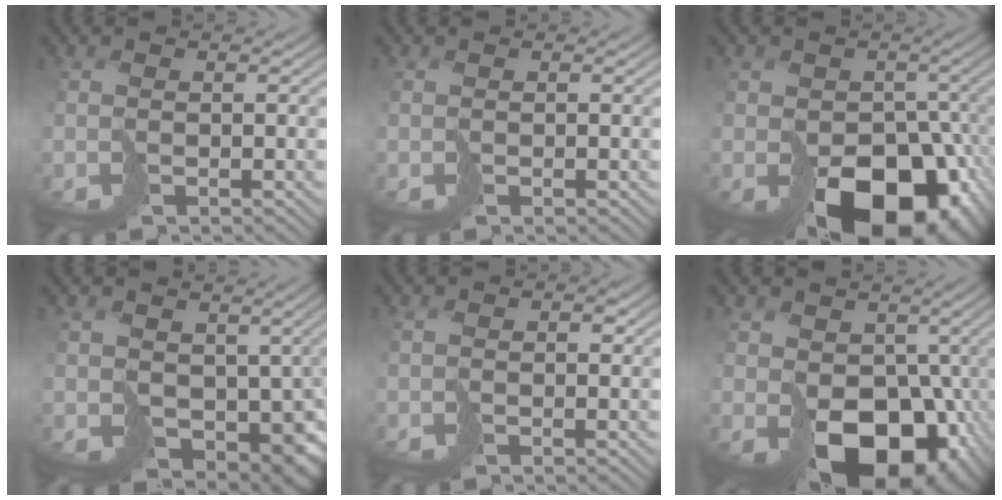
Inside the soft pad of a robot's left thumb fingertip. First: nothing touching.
{"total": 0.7, "force": [0.4, 0.6, 0.3], "torque": [-0.009, 0.001, 0.007]}
{"total": 17.5, "force": [-6.9, 11.8, 11.0], "torque": [-0.171, -0.037, -0.089]}
{"total": 11.7, "force": [-0.5, 8.1, 8.3], "torque": [-0.140, -0.045, 0.006]}
{"total": 1.1, "force": [0.2, 0.8, 0.7], "torque": [-0.012, 0.000, 0.000]}
{"total": 16.7, "force": [-3.3, 11.5, 11.6], "torque": [-0.172, -0.045, -0.035]}